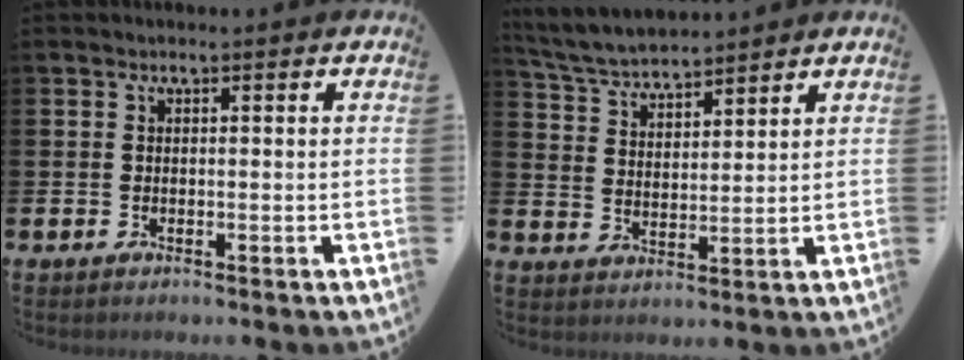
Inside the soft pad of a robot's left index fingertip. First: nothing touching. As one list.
[{"total": 5.3, "force": [5.2, 0.7, 0.6], "torque": [-0.037, -0.027, 0.094]}]